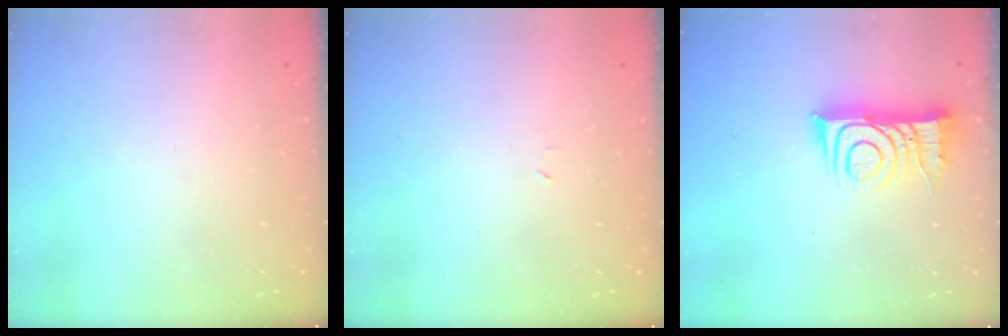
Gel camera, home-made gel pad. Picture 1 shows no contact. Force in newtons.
{"total": 2.9, "press": 2.9, "slide": 0.4}
{"total": 10.8, "press": 10.8, "slide": 1.0}